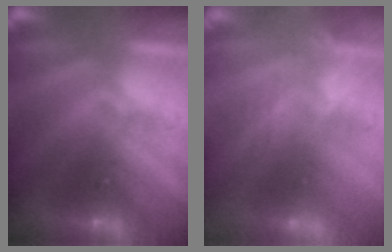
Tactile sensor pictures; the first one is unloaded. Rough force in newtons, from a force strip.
{"total": 2.2}